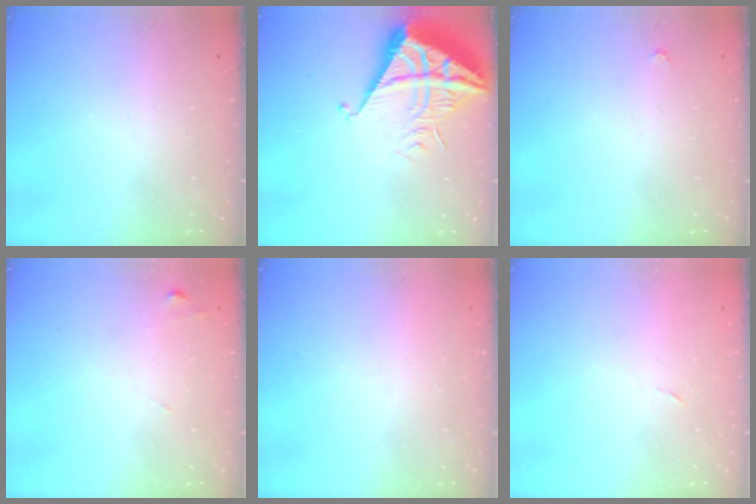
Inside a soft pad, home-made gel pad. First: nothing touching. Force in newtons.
{"total": 7.0, "press": 7.0, "slide": 0.8}
{"total": 2.8, "press": 2.8, "slide": 0.4}
{"total": 7.4, "press": 7.4, "slide": 0.4}
{"total": 1.6, "press": 1.6, "slide": 0.1}
{"total": 2.4, "press": 2.4, "slide": 0.4}